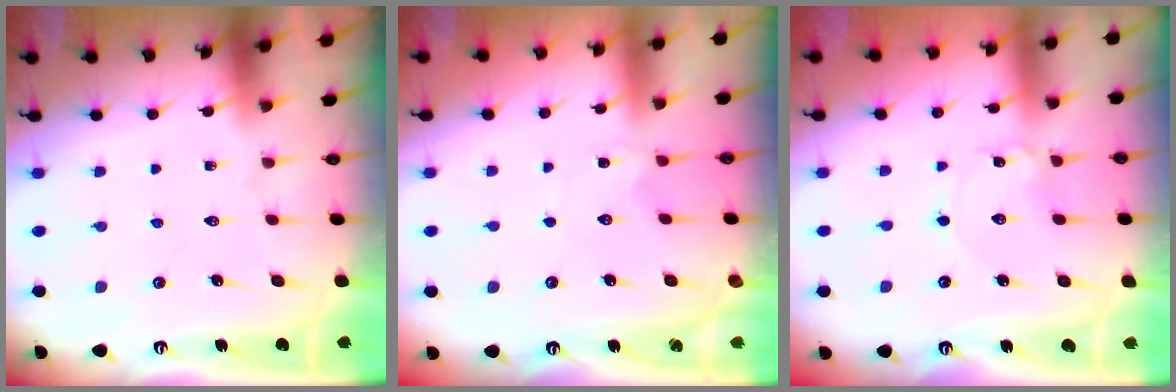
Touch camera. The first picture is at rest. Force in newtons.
{"total": 2.2, "press": 2.2, "slide": 0.3}
{"total": 1.1, "press": 1.1, "slide": 0.1}